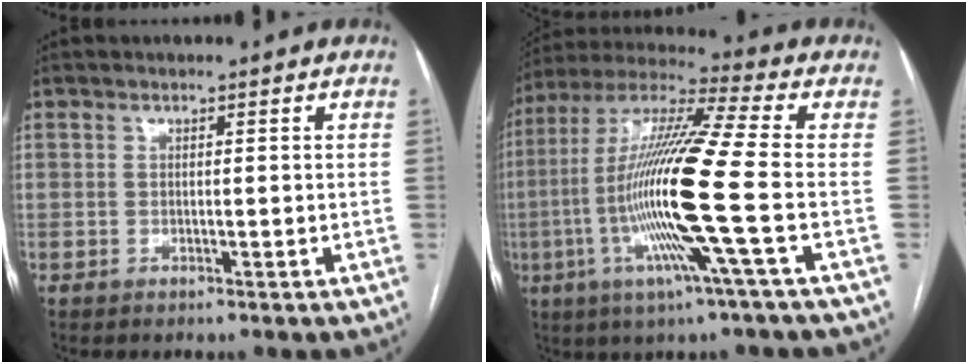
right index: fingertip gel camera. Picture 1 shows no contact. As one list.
[{"total": 18.3, "force": [-3.9, -1.1, 17.9], "torque": [-0.361, -0.011, -0.088]}]